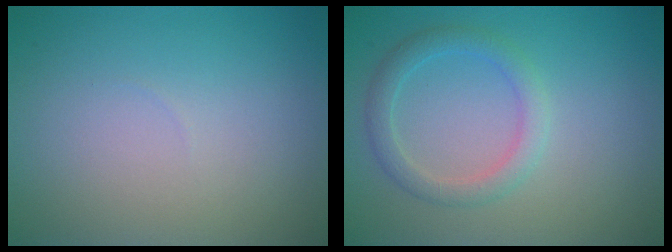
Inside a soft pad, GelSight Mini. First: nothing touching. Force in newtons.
{"total": 2.4, "press": 2.4, "slide": 0.1}